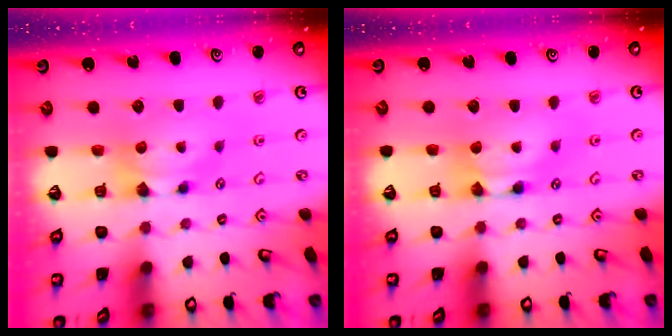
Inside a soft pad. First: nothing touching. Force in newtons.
{"total": 2.0, "press": 2.0, "slide": 0.1}